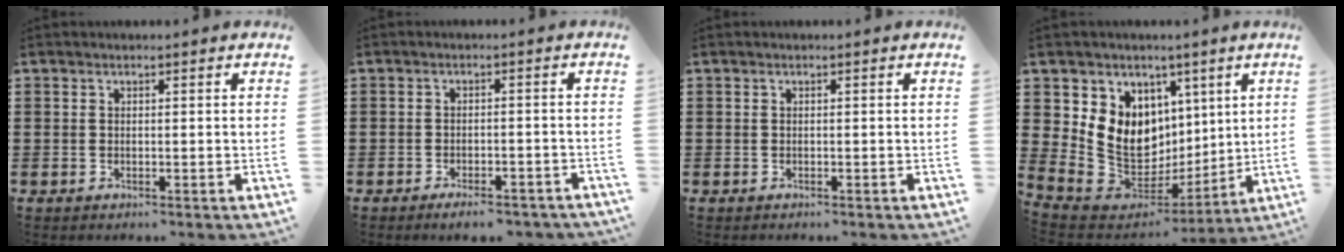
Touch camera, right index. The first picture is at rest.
{"total": 3.1, "force": [-2.8, 0.4, 1.2], "torque": [-0.021, 0.003, -0.054]}
{"total": 0.0}
{"total": 10.9, "force": [2.2, 9.9, 4.0], "torque": [-0.127, -0.034, 0.050]}